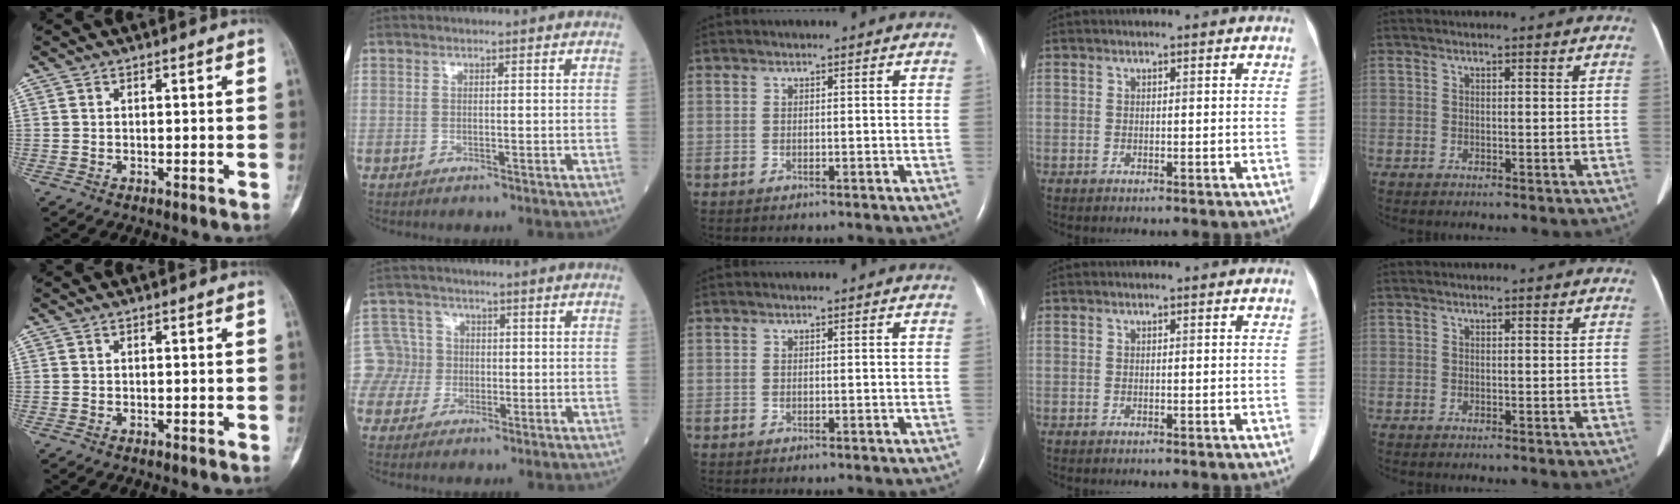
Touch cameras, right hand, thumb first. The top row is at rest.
{"index": {"total": 5.1, "force": [-0.6, 5.1, -0.4], "torque": [0.015, 0.020, -0.012]}}